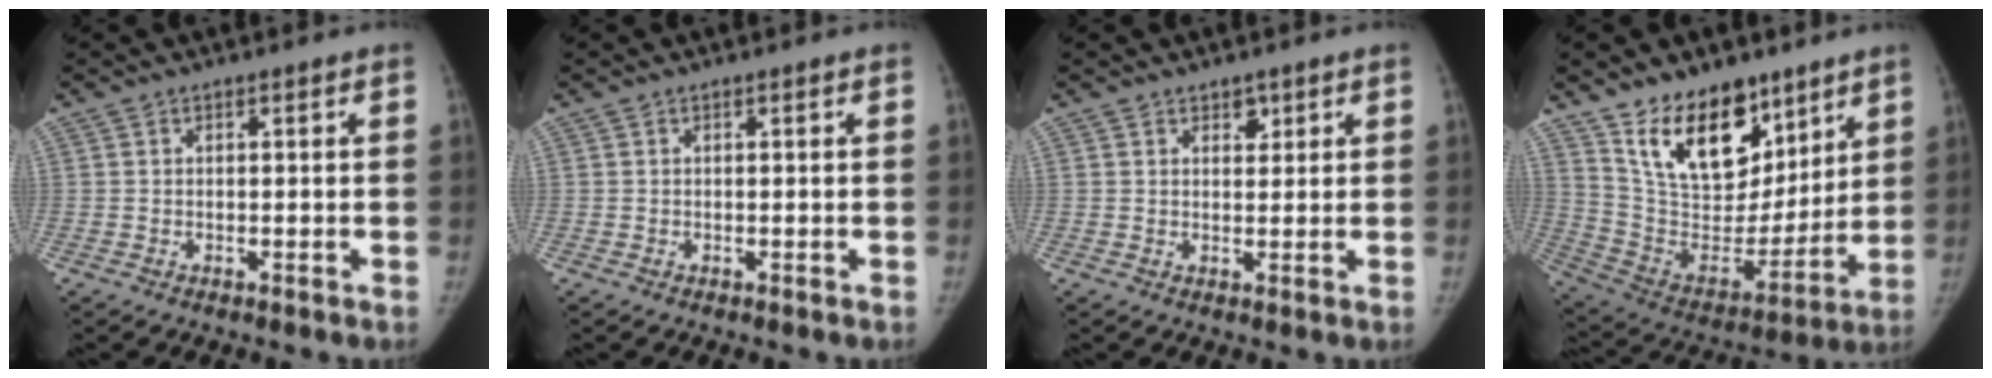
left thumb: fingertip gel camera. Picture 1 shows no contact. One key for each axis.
{"total": 0.0}
{"total": 2.1, "fx": 1.4, "fy": 1.4, "fz": 0.9, "tx": 0.003, "ty": -0.007, "tz": 0.019}
{"total": 21.0, "fx": 13.3, "fy": 11.7, "fz": 11.2, "tx": -0.138, "ty": -0.077, "tz": 0.242}